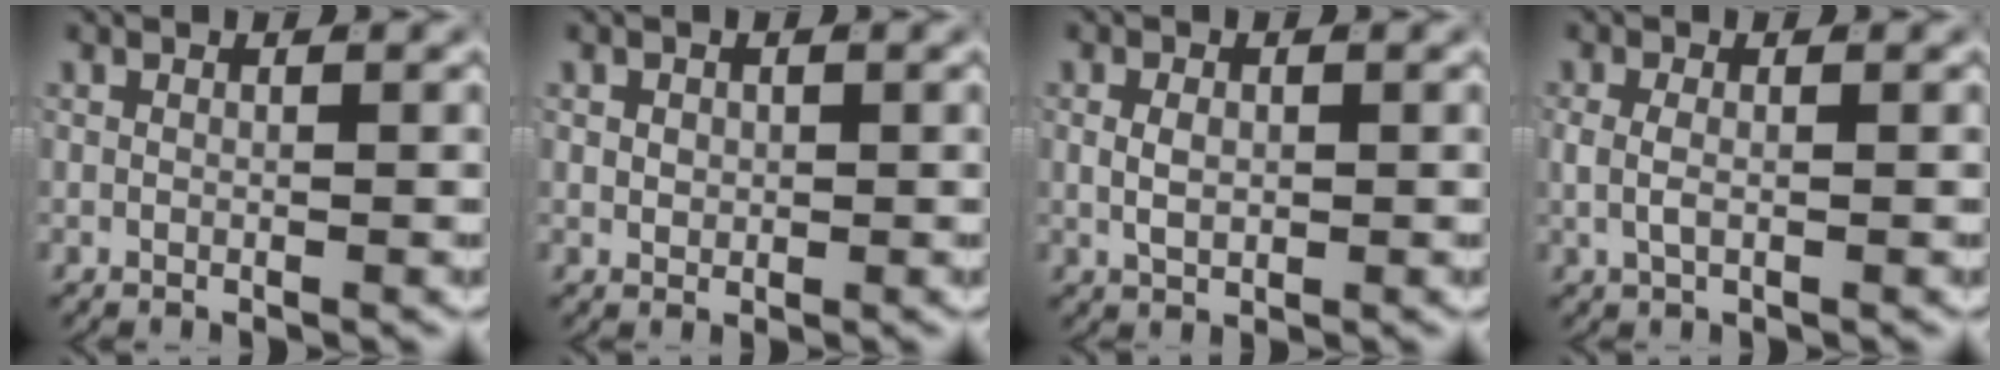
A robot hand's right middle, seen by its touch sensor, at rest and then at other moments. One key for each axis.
{"total": 1.0, "fx": 0.3, "fy": 0.8, "fz": 0.6, "tx": -0.012, "ty": -0.005, "tz": 0.013}
{"total": 1.8, "fx": 0.0, "fy": 1.1, "fz": 1.4, "tx": -0.027, "ty": -0.006, "tz": 0.009}
{"total": 1.9, "fx": 0.1, "fy": 0.9, "fz": 1.7, "tx": -0.039, "ty": -0.005, "tz": 0.005}